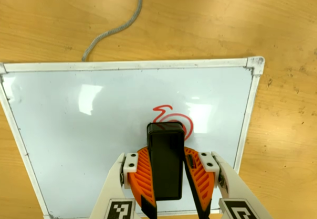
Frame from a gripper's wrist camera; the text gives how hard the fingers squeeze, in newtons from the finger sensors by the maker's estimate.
{"total": 12.9, "left": 13.9, "right": 11.9}